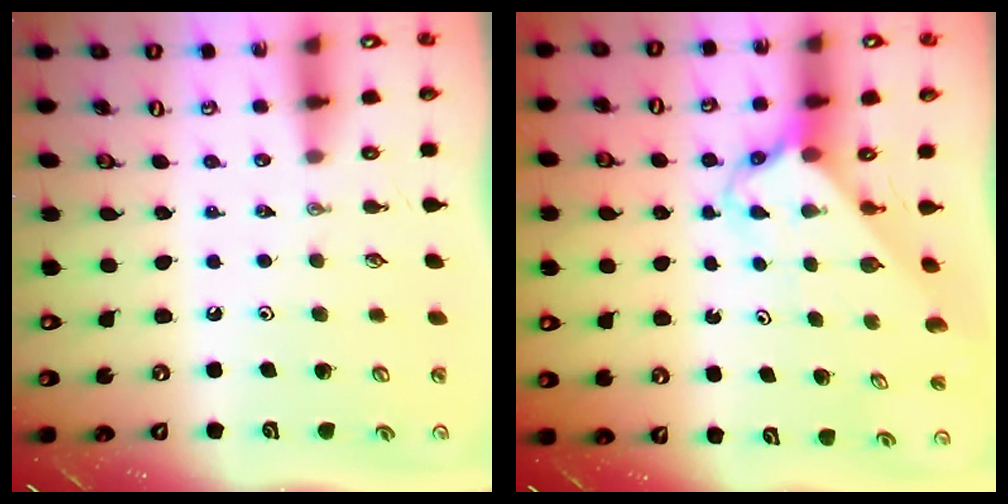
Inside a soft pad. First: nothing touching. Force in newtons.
{"total": 2.9, "press": 2.9, "slide": 0.3}